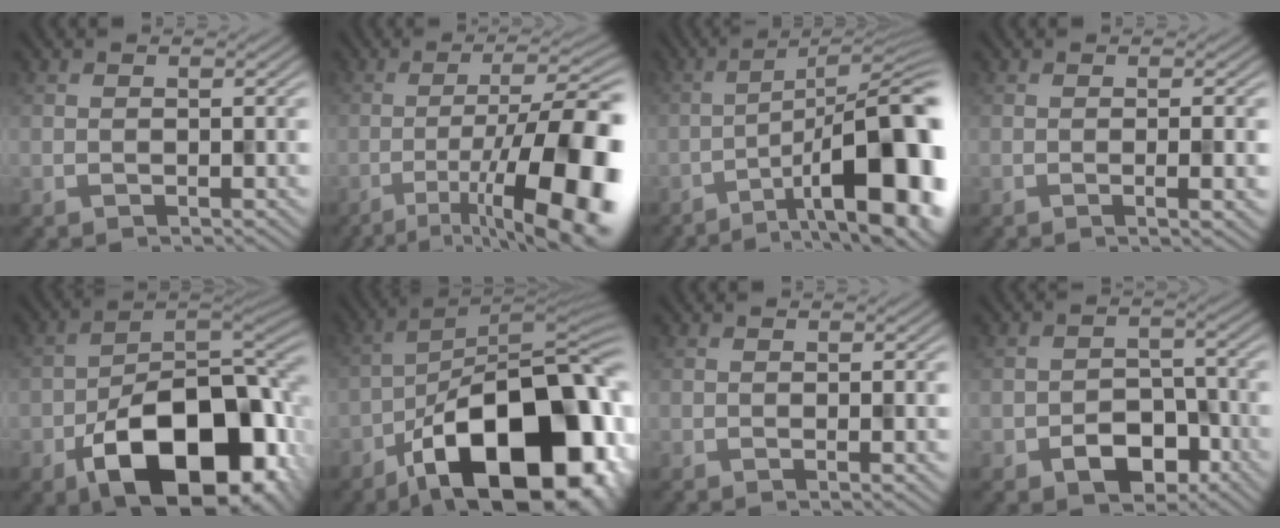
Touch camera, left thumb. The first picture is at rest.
{"total": 16.7, "force": [-6.9, 4.6, 14.6], "torque": [-0.211, 0.002, -0.104]}
{"total": 15.8, "force": [-6.4, 4.6, 13.7], "torque": [-0.171, 0.014, -0.093]}
{"total": 2.6, "force": [-0.7, 0.3, 2.5], "torque": [-0.043, 0.006, -0.015]}
{"total": 18.3, "force": [-8.1, 10.0, 13.0], "torque": [-0.169, -0.030, -0.136]}
{"total": 19.8, "force": [-9.6, 9.1, 14.7], "torque": [-0.202, -0.008, -0.156]}
{"total": 0.9, "force": [-0.1, 0.0, 0.9], "torque": [-0.016, 0.002, -0.001]}
{"total": 5.9, "force": [-3.0, 3.9, 3.4], "torque": [-0.052, -0.005, -0.055]}